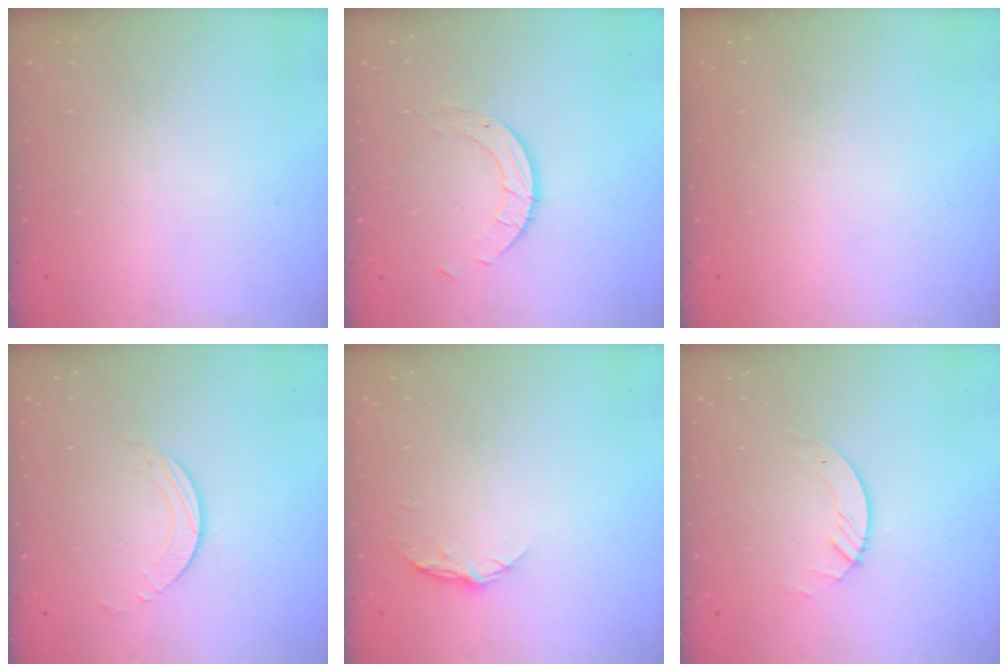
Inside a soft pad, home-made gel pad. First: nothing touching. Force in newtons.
{"total": 4.9, "press": 4.9, "slide": 0.3}
{"total": 0.0}
{"total": 1.9, "press": 1.9, "slide": 0.2}
{"total": 5.2, "press": 5.2, "slide": 0.7}
{"total": 3.9, "press": 3.9, "slide": 0.4}